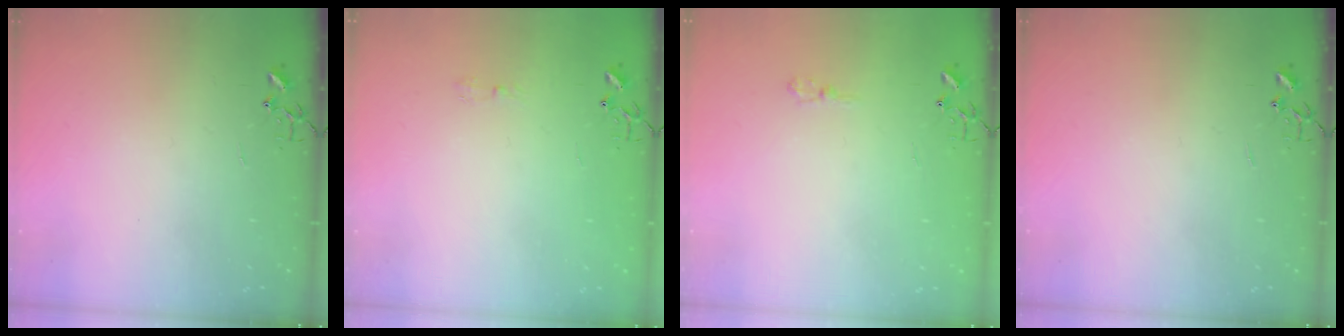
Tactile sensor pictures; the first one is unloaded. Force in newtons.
{"total": 5.5, "press": 5.4, "slide": 0.6}
{"total": 4.8, "press": 4.8, "slide": 0.5}
{"total": 0.0}